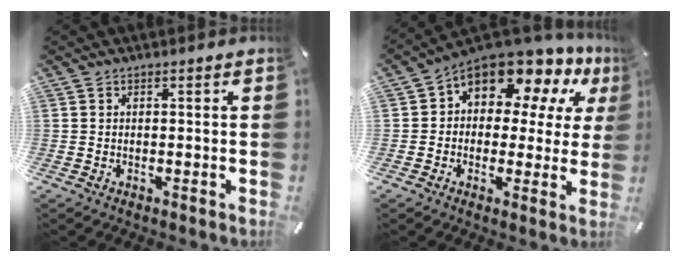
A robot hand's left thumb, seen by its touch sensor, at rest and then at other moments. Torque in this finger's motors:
{"motor_torque": [0.67, 1.79, 1.92, -0.85, 0.44]}